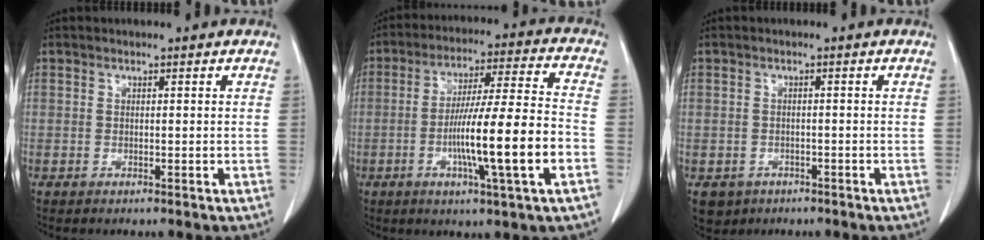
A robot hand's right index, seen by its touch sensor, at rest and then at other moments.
{"total": 15.1, "force": [-4.3, -0.1, 14.5], "torque": [-0.255, -0.001, -0.072]}
{"total": 3.9, "force": [-2.2, 3.2, 0.5], "torque": [-0.005, 0.005, -0.031]}